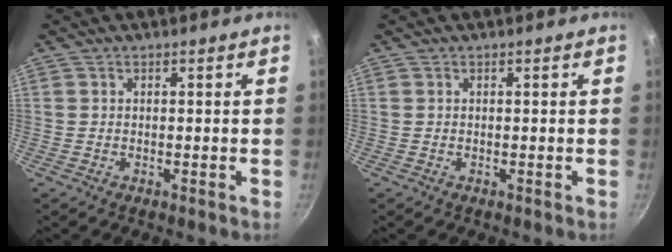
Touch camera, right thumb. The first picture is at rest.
{"total": 0.0}